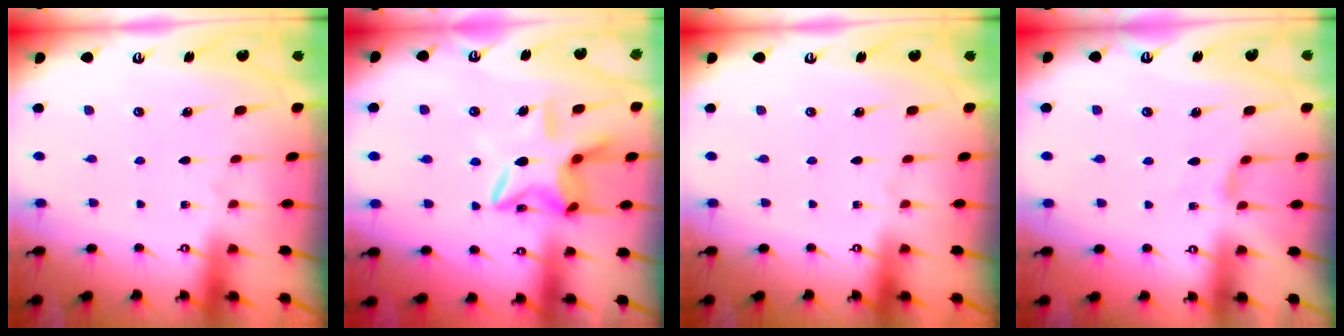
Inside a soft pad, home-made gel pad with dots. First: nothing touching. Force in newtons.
{"total": 12.7, "press": 12.6, "slide": 1.0}
{"total": 0.0}
{"total": 1.9, "press": 1.8, "slide": 0.5}